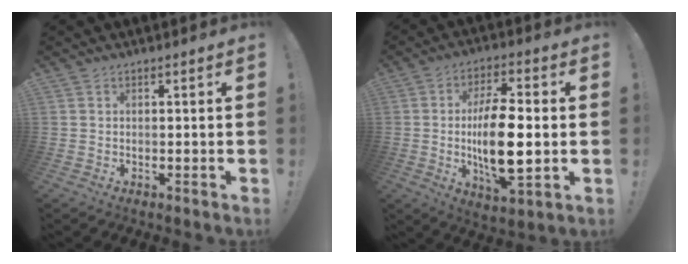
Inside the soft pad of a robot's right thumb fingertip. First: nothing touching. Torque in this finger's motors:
{"motor_torque": [0.12, 1.39, 0.68, 0.41, 0.14]}